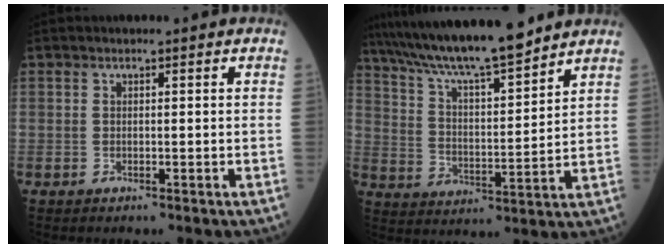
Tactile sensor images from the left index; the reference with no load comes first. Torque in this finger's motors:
{"motor_torque": [0.62, -0.96, 0.87, 0.17]}